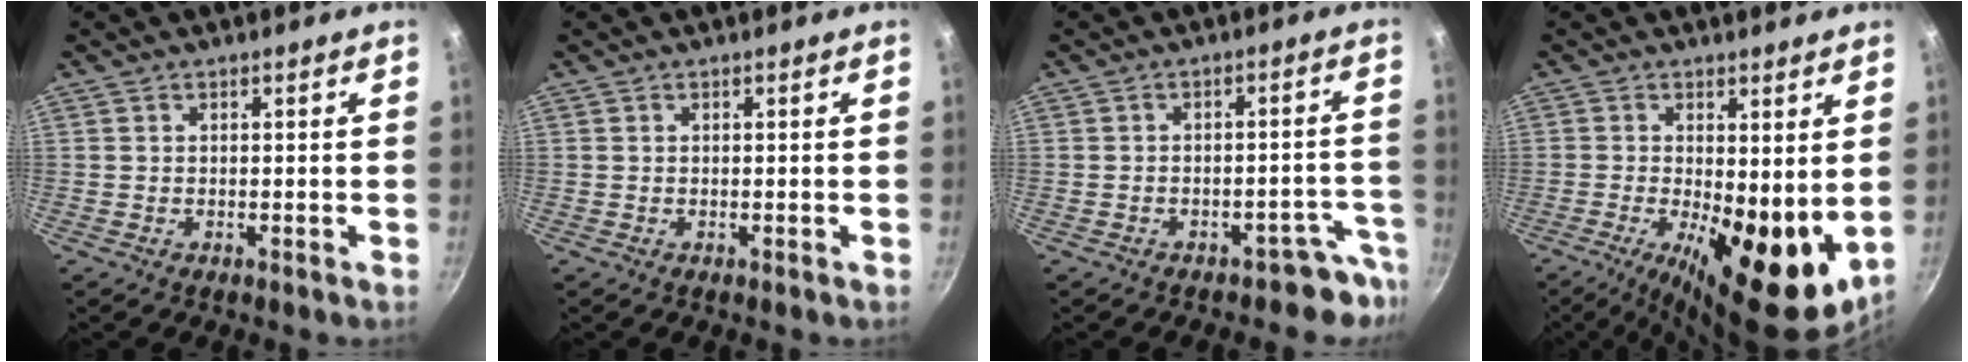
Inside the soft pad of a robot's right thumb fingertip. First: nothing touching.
{"total": 0.0}
{"total": 5.5, "force": [-4.5, 2.9, 1.2], "torque": [0.046, 0.063, -0.051]}
{"total": 15.5, "force": [-1.1, 6.3, 14.1], "torque": [-0.192, -0.030, -0.009]}